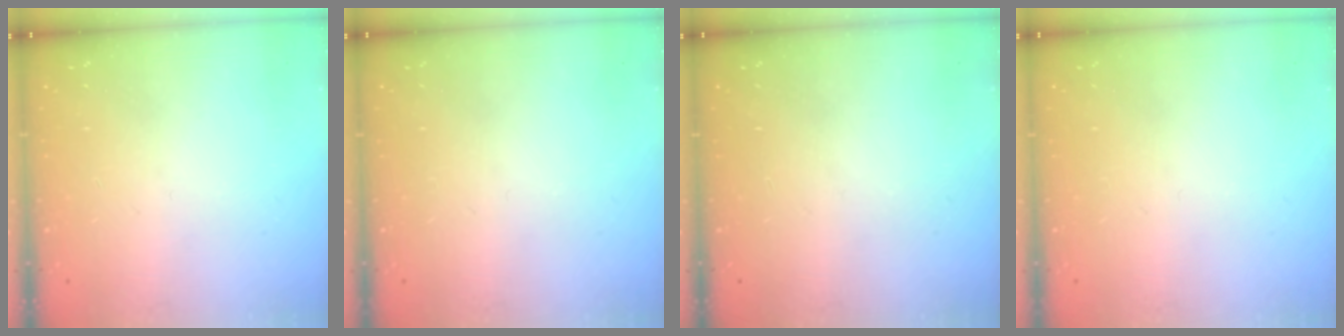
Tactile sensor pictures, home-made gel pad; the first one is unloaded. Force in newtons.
{"total": 0.0}
{"total": 0.0}
{"total": 0.0}